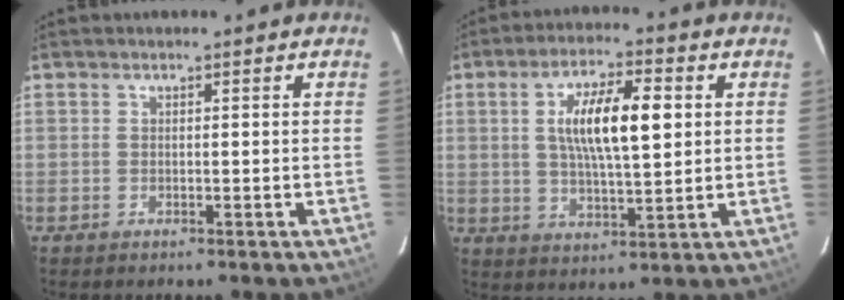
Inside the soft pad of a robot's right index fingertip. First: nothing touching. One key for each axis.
{"total": 11.5, "fx": 2.4, "fy": 3.4, "fz": 10.8, "tx": -0.191, "ty": 0.009, "tz": 0.043}